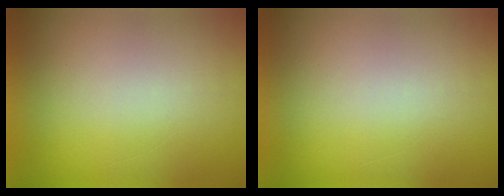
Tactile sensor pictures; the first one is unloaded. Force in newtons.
{"total": 1.3}